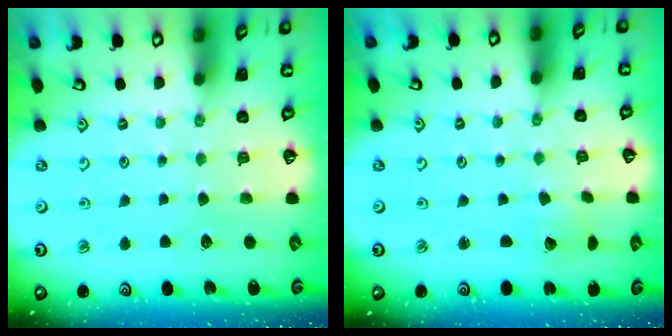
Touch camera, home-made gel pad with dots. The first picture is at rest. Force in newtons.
{"total": 2.3, "press": 2.3, "slide": 0.1}